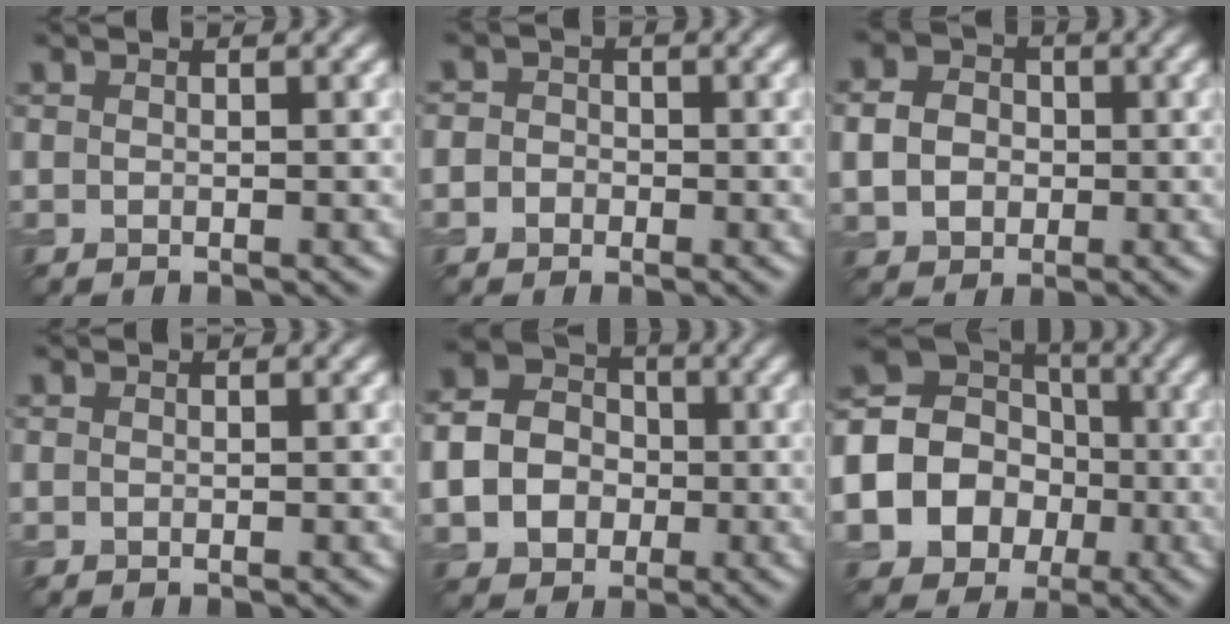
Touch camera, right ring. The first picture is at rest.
{"total": 2.2, "force": [-0.1, 2.0, 0.8], "torque": [0.014, 0.011, -0.023]}
{"total": 4.1, "force": [-0.1, 3.5, 2.1], "torque": [-0.042, 0.002, -0.010]}
{"total": 0.0}
{"total": 6.7, "force": [-1.0, 5.8, 3.3], "torque": [-0.063, -0.009, -0.026]}
{"total": 17.4, "force": [-4.2, 16.0, 5.3], "torque": [-0.151, -0.017, -0.091]}